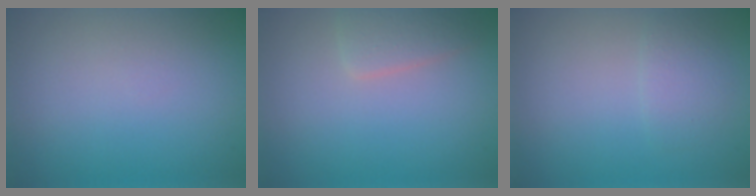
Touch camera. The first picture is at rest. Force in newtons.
{"total": 2.0, "press": 2.0, "slide": 0.1}
{"total": 1.5, "press": 1.5, "slide": 0.1}